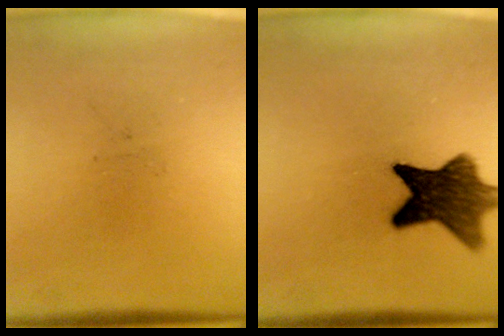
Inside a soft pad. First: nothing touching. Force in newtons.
{"total": 10.3}